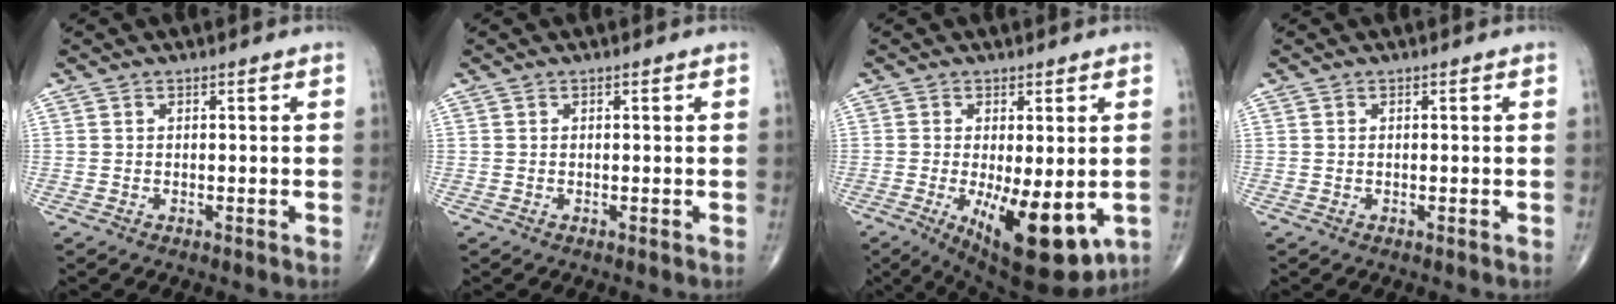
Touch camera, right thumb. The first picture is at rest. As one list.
[{"total": 0.0}, {"total": 14.3, "force": [-3.7, 5.4, 12.7], "torque": [-0.178, -0.026, -0.038]}, {"total": 0.0}]